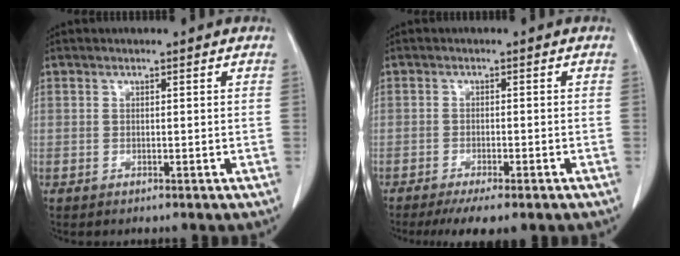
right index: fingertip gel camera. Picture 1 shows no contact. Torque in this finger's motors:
{"motor_torque": [0.20, -0.06, 0.21, 0.04]}